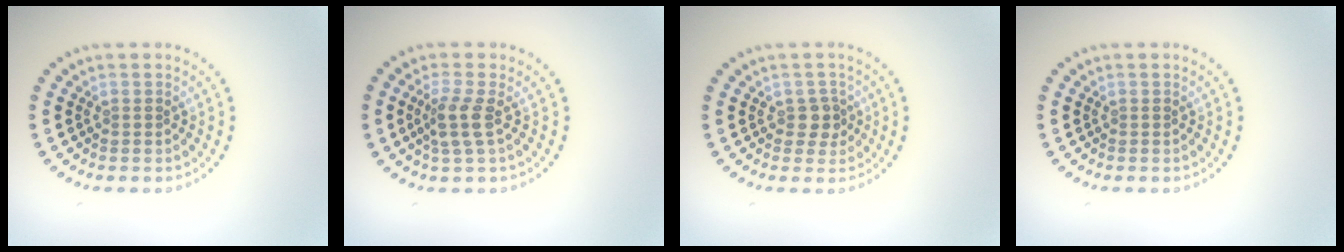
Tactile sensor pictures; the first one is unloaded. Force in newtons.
{"total": 2.4, "press": 1.8, "slide": 1.5}
{"total": 1.6, "press": 1.4, "slide": 0.7}
{"total": 0.0}